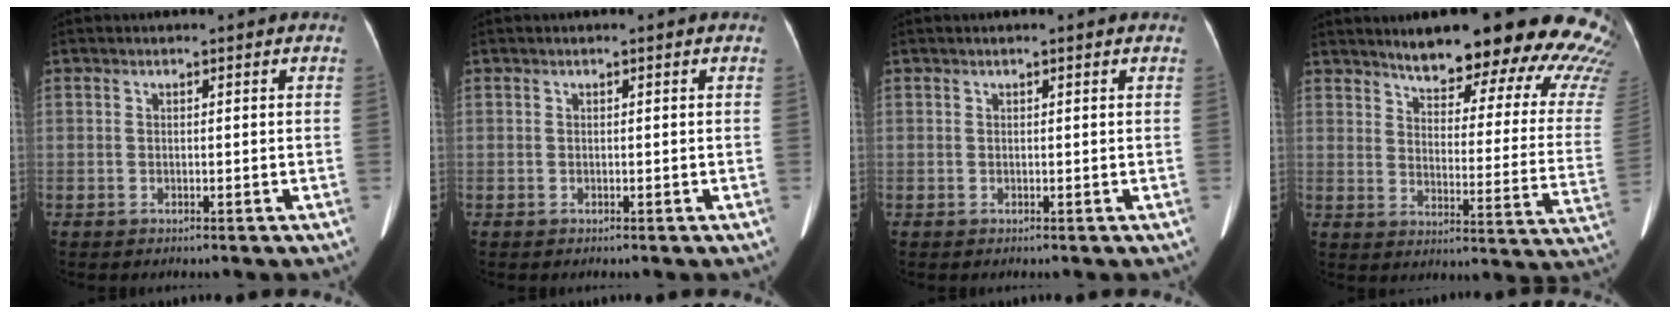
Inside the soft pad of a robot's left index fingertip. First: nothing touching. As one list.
[{"total": 0.0}, {"total": 0.5, "force": [0.4, 0.0, 0.3], "torque": [-0.008, 0.012, 0.006]}, {"total": 25.6, "force": [21.8, 4.9, 12.6], "torque": [-0.148, -0.065, 0.249]}]